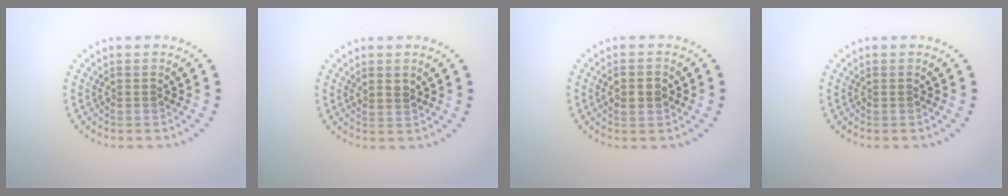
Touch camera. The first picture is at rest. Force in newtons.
{"total": 0.9, "press": 0.6, "slide": 0.6}
{"total": 2.0, "press": 2.0, "slide": 0.1}
{"total": 0.0}